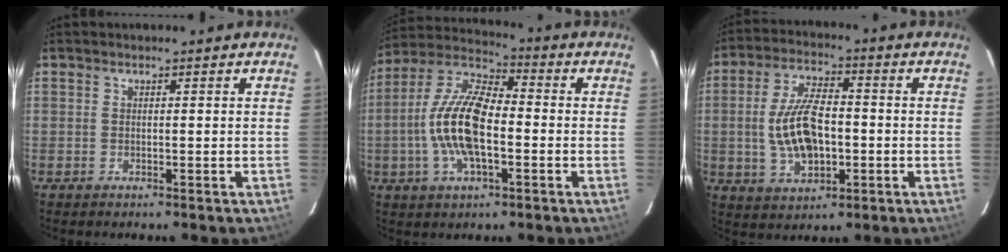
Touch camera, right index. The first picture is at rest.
{"total": 14.8, "force": [-2.6, 6.1, 13.2], "torque": [-0.272, 0.007, -0.057]}
{"total": 12.1, "force": [-1.4, 6.1, 10.3], "torque": [-0.208, 0.005, -0.017]}